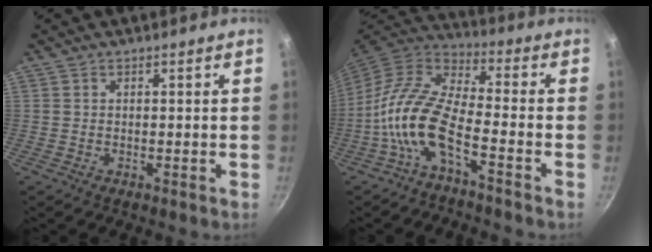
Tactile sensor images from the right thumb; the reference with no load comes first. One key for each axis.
{"total": 12.6, "fx": -5.2, "fy": 4.8, "fz": 10.5, "tx": -0.211, "ty": 0.047, "tz": -0.112}